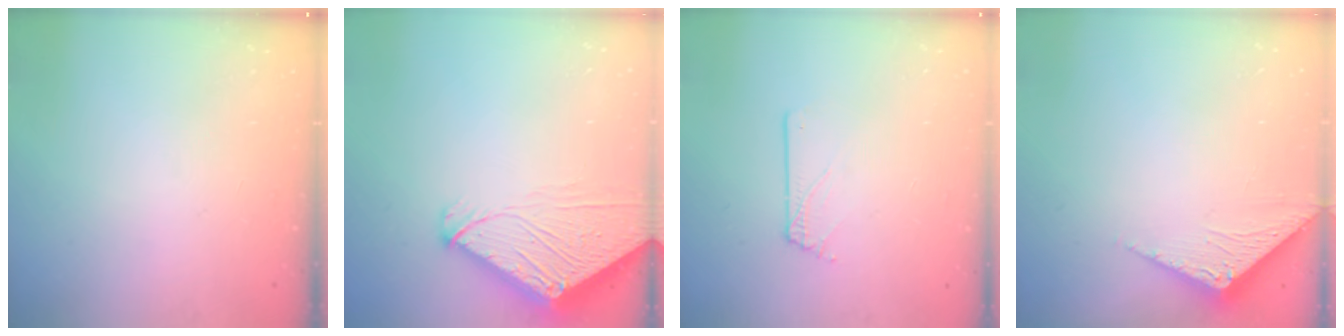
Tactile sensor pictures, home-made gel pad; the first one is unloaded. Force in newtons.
{"total": 7.8, "press": 7.8, "slide": 0.9}
{"total": 0.9, "press": 0.9, "slide": 0.0}
{"total": 3.3, "press": 3.3, "slide": 0.3}